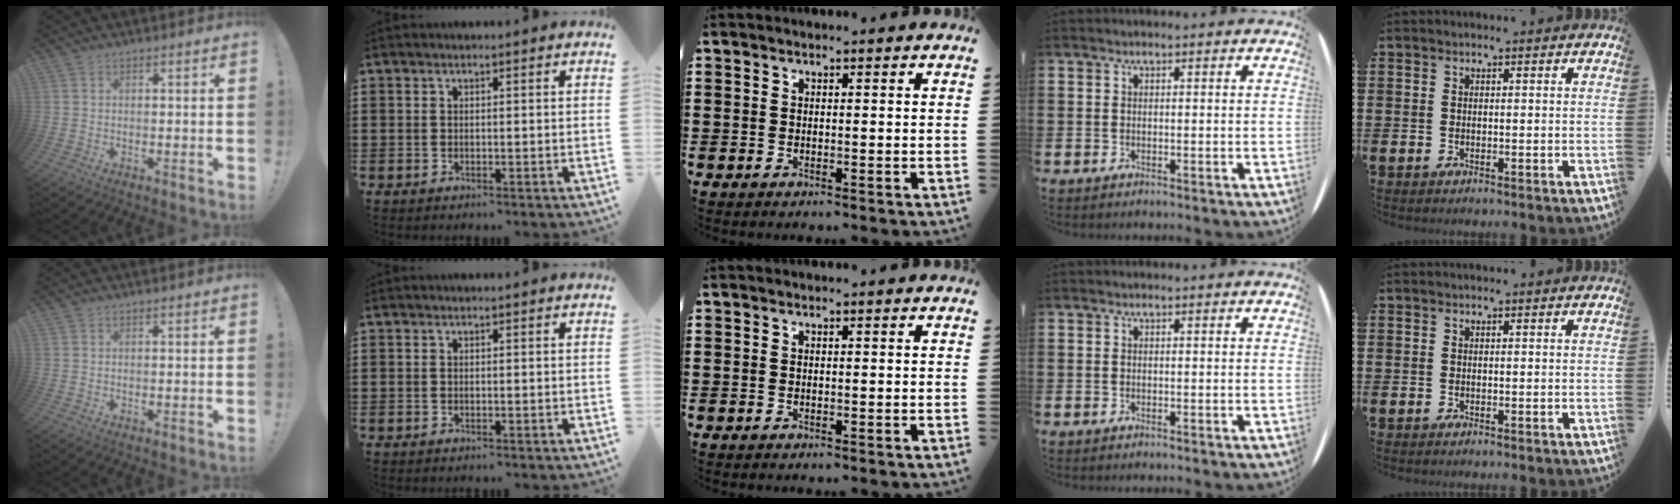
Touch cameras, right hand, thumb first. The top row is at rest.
{}